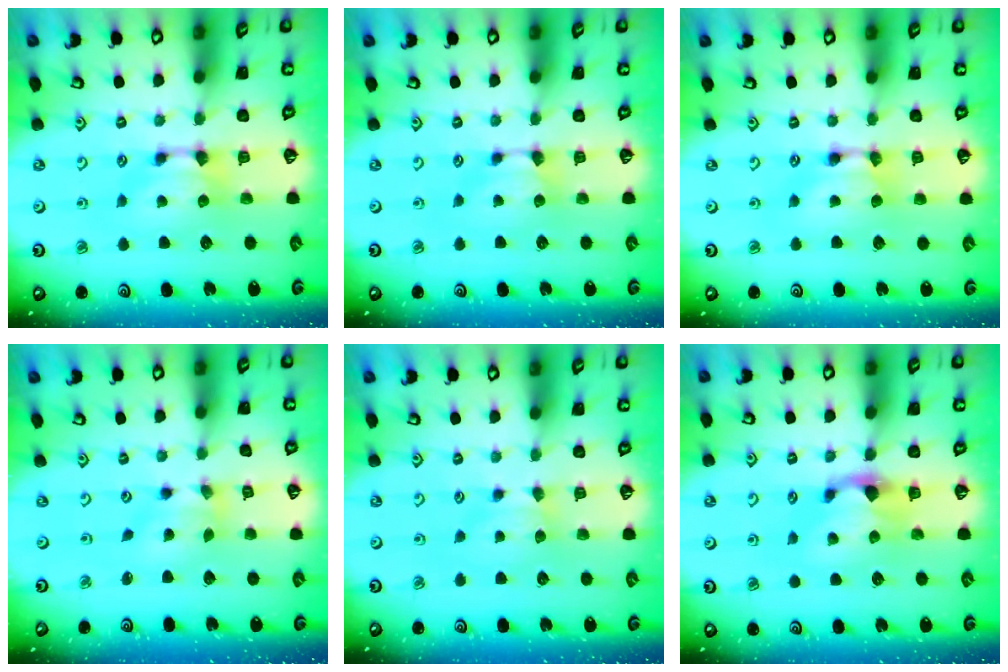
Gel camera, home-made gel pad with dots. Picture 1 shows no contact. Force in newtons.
{"total": 0.9, "press": 0.8, "slide": 0.3}
{"total": 1.8, "press": 1.8, "slide": 0.2}
{"total": 2.5, "press": 2.1, "slide": 1.5}
{"total": 1.8, "press": 1.7, "slide": 0.6}
{"total": 1.1, "press": 0.2, "slide": 1.1}